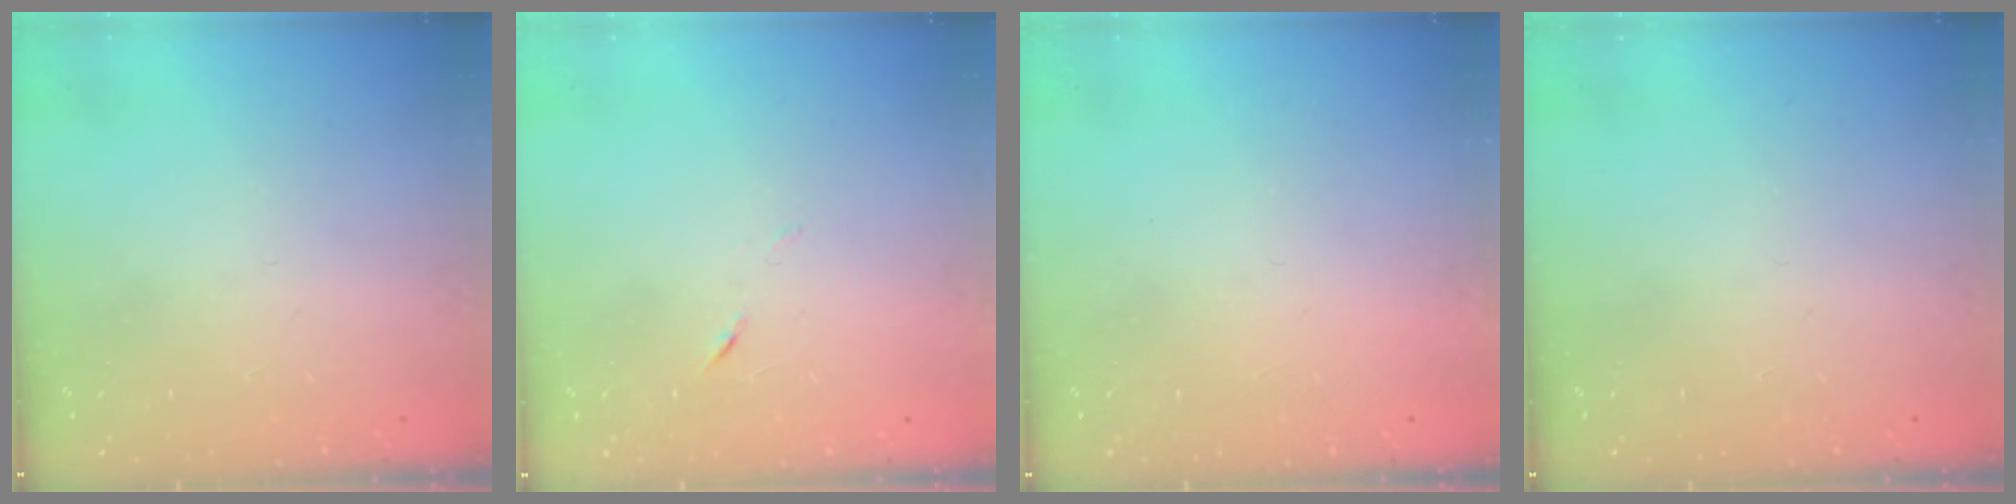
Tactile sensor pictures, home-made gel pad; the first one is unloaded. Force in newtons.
{"total": 4.0, "press": 3.9, "slide": 0.8}
{"total": 1.5, "press": 1.5, "slide": 0.1}
{"total": 0.0}